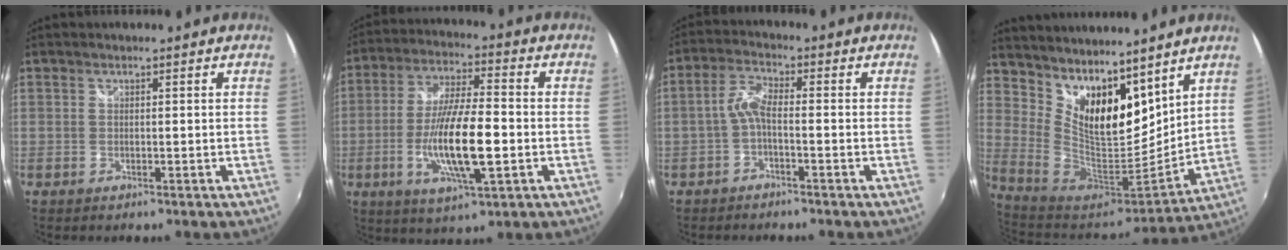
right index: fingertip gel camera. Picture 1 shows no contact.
{"total": 14.3, "force": [-3.5, 3.0, 13.6], "torque": [-0.265, -0.012, -0.063]}
{"total": 3.7, "force": [-1.6, 0.9, 3.3], "torque": [-0.079, 0.011, -0.032]}
{"total": 17.0, "force": [11.8, 7.6, 9.8], "torque": [-0.188, -0.007, 0.224]}